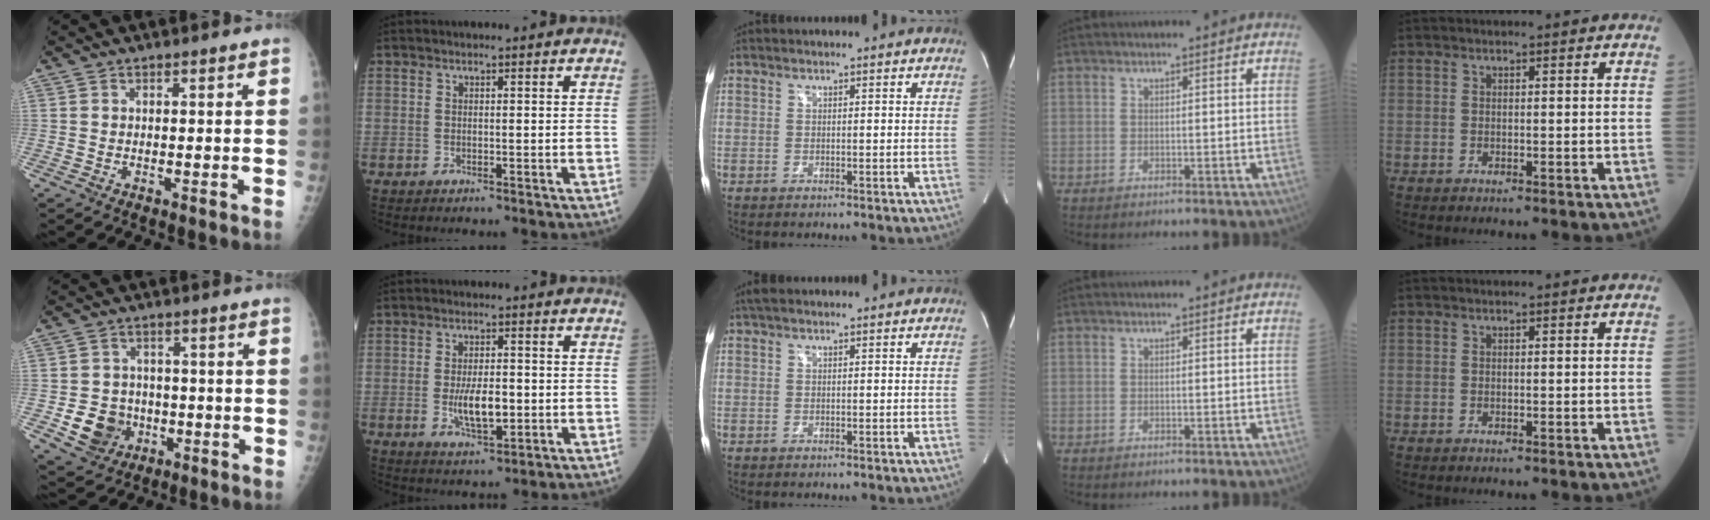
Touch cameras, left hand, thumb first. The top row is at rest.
{"thumb": {"total": 8.3, "force": [-2.1, 7.4, 3.2], "torque": [-0.023, 0.010, -0.026]}, "index": {"total": 6.1, "force": [-0.9, 2.3, 5.6], "torque": [-0.108, -0.008, -0.011]}, "middle": {"total": 2.1, "force": [1.5, 0.7, 1.3], "torque": [-0.029, 0.028, 0.027]}}